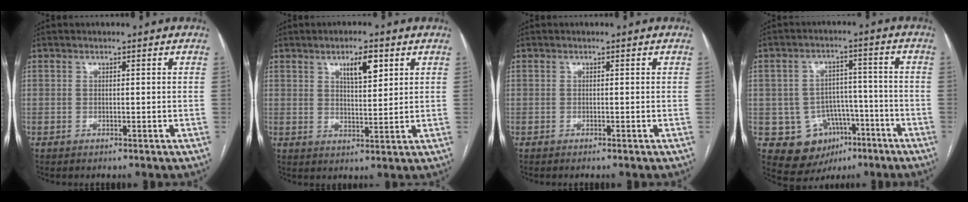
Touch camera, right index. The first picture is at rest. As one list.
[{"total": 5.5, "force": [2.9, 1.6, 4.4], "torque": [-0.074, 0.002, 0.049]}, {"total": 0.0}, {"total": 10.5, "force": [-4.4, 8.9, 3.4], "torque": [-0.047, 0.027, -0.052]}]